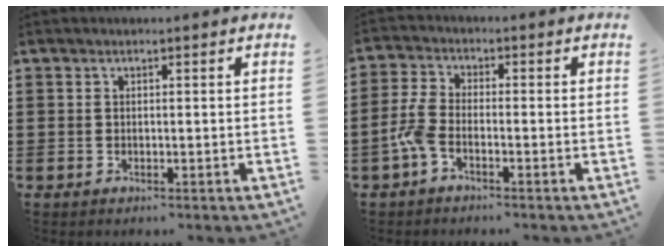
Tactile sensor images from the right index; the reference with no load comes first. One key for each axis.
{"total": 4.4, "fx": -2.2, "fy": 1.7, "fz": 3.4, "tx": -0.103, "ty": -0.009, "tz": -0.050}